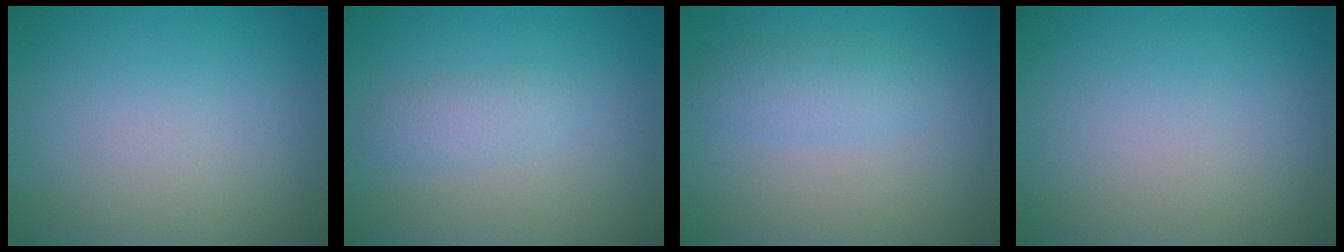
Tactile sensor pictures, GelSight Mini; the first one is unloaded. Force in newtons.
{"total": 1.5, "press": 1.5, "slide": 0.1}
{"total": 2.1, "press": 2.0, "slide": 0.2}
{"total": 0.0}